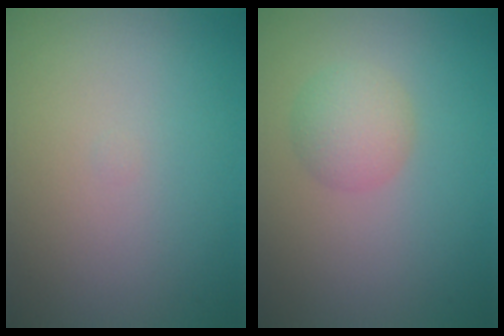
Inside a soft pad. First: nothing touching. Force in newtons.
{"total": 2.5, "press": 2.5, "slide": 0.1}